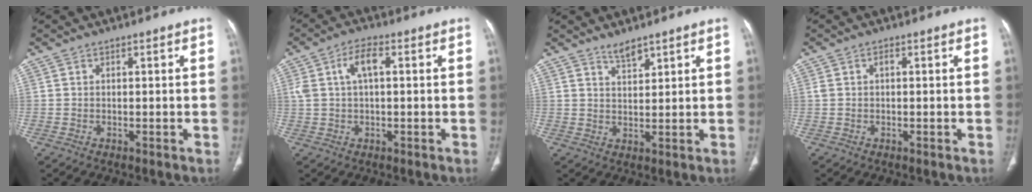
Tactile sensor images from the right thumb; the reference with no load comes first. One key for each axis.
{"total": 5.5, "fx": 1.3, "fy": 2.5, "fz": 4.7, "tx": -0.101, "ty": 0.019, "tz": 0.025}
{"total": 2.8, "fx": 2.5, "fy": 0.6, "fz": 1.1, "tx": -0.015, "ty": -0.021, "tz": 0.049}
{"total": 1.1, "fx": 0.2, "fy": 0.6, "fz": 0.9, "tx": -0.023, "ty": 0.007, "tz": 0.004}